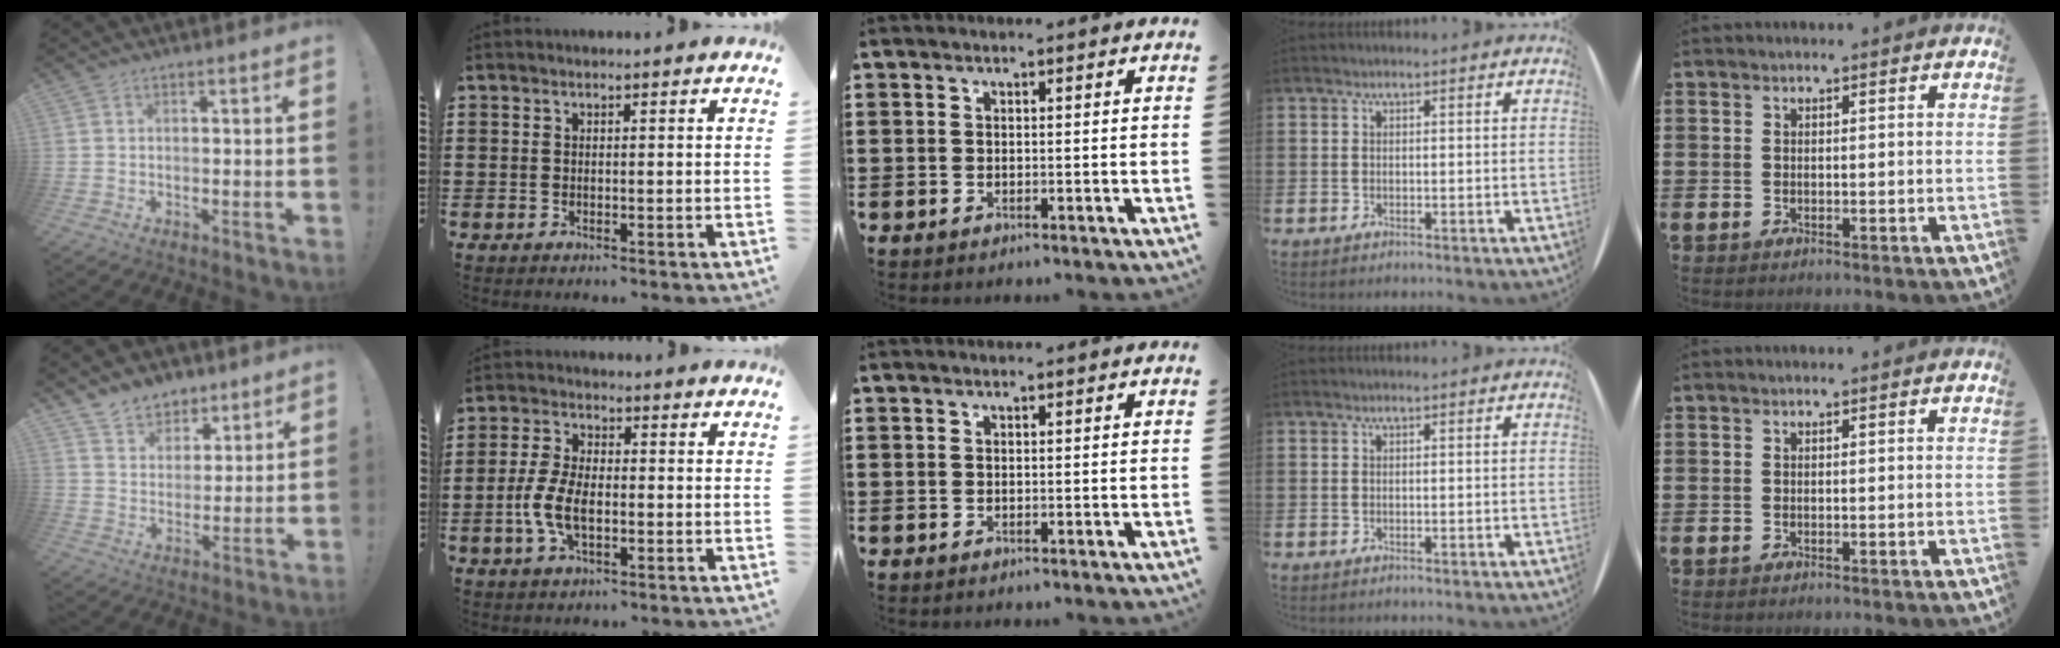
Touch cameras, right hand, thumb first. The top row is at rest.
{"thumb": {"total": 8.1, "force": [6.2, 5.2, 0.8], "torque": [-0.018, -0.053, 0.125]}, "index": {"total": 6.5, "force": [-1.6, 3.1, 5.5], "torque": [-0.129, -0.003, -0.036]}}